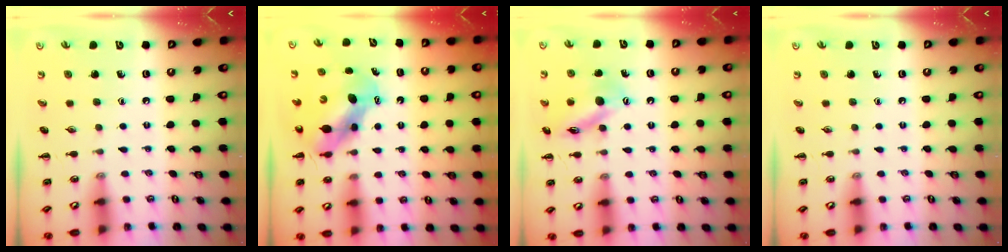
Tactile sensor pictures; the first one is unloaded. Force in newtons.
{"total": 6.4, "press": 6.3, "slide": 1.5}
{"total": 13.2, "press": 13.0, "slide": 2.2}
{"total": 0.0}